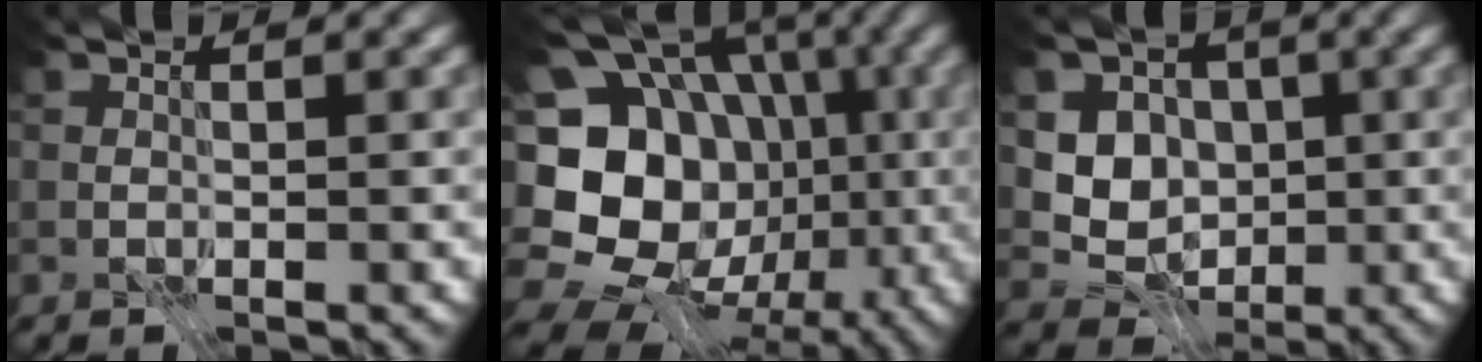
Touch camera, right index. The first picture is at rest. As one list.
[{"total": 18.1, "force": [-2.5, 15.4, 9.2], "torque": [-0.149, 0.014, -0.056]}, {"total": 5.6, "force": [0.1, 4.9, 2.6], "torque": [-0.033, -0.005, -0.016]}]